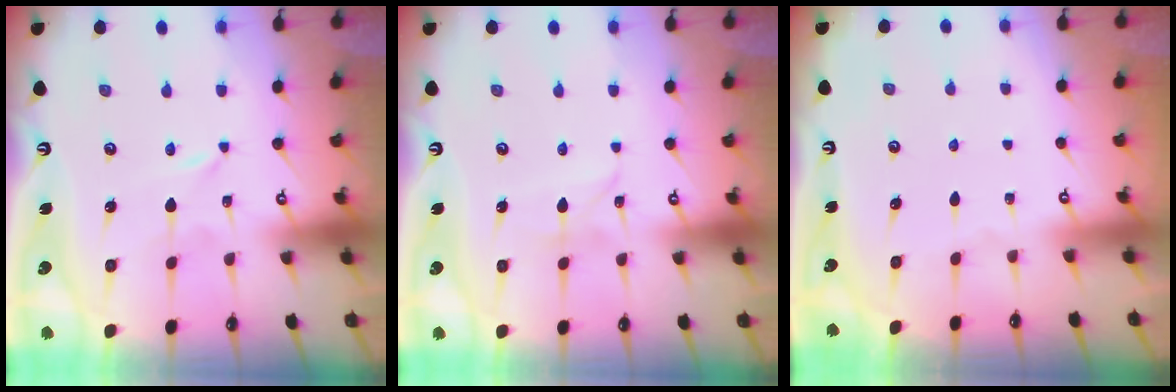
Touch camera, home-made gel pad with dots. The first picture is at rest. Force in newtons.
{"total": 3.0, "press": 3.0, "slide": 0.3}
{"total": 0.0}